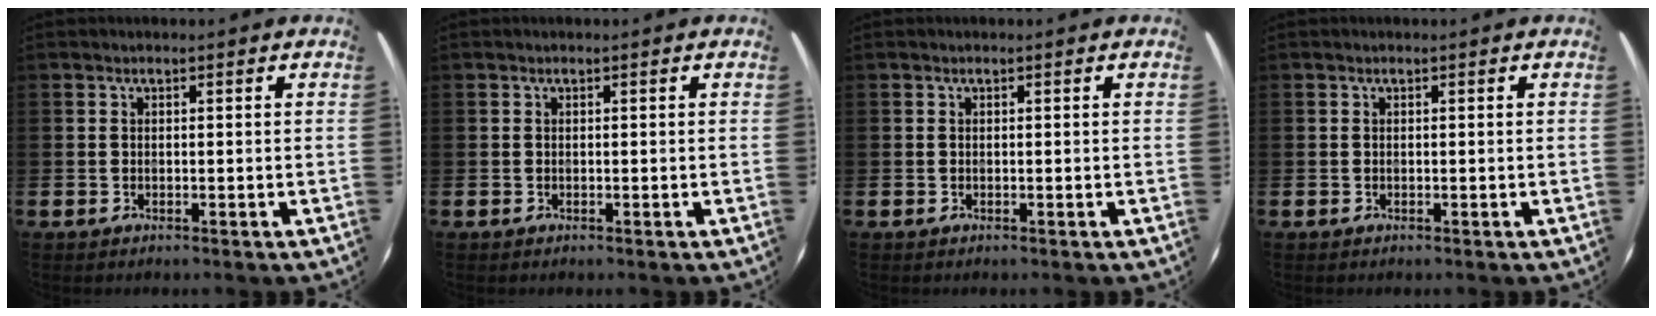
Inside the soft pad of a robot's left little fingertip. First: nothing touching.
{"total": 0.0}
{"total": 0.0}
{"total": 0.0}